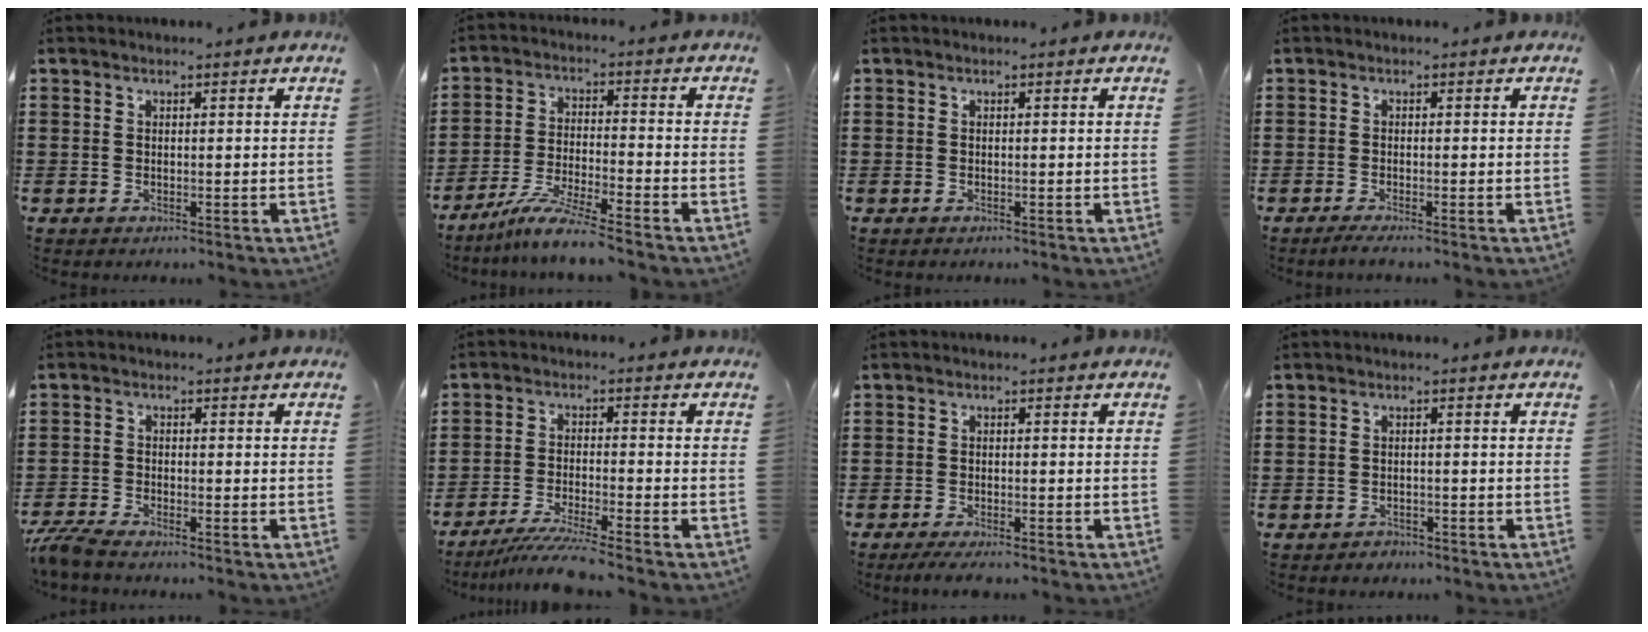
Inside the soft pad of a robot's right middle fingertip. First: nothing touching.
{"total": 7.1, "force": [-6.0, -0.3, 3.7], "torque": [-0.082, -0.018, -0.117]}
{"total": 0.0}
{"total": 0.9, "force": [-0.6, -0.1, 0.6], "torque": [-0.009, -0.004, -0.011]}
{"total": 2.9, "force": [-2.7, 0.1, 1.1], "torque": [-0.040, -0.009, -0.060]}
{"total": 5.1, "force": [-4.5, -0.4, 2.3], "torque": [-0.051, -0.018, -0.087]}
{"total": 1.9, "force": [-1.6, 0.0, 0.9], "torque": [-0.015, 0.000, -0.030]}
{"total": 1.1, "force": [-1.0, 0.4, 0.0], "torque": [-0.003, 0.001, -0.024]}